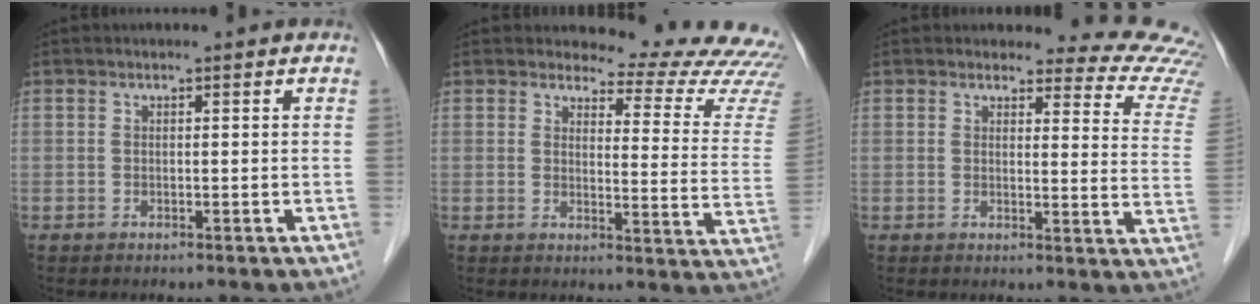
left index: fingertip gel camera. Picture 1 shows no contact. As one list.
[{"total": 15.9, "force": [15.5, 2.0, 2.5], "torque": [-0.006, -0.128, 0.140]}, {"total": 11.9, "force": [11.7, 1.8, 1.2], "torque": [0.024, -0.097, 0.083]}]